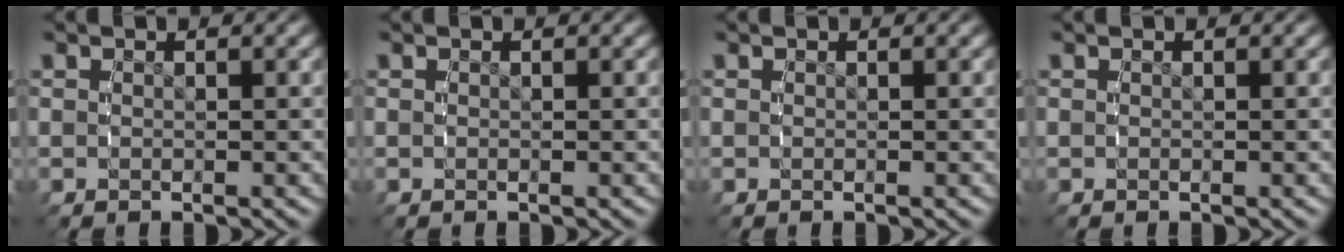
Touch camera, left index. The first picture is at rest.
{"total": 0.0}
{"total": 0.0}
{"total": 0.0}